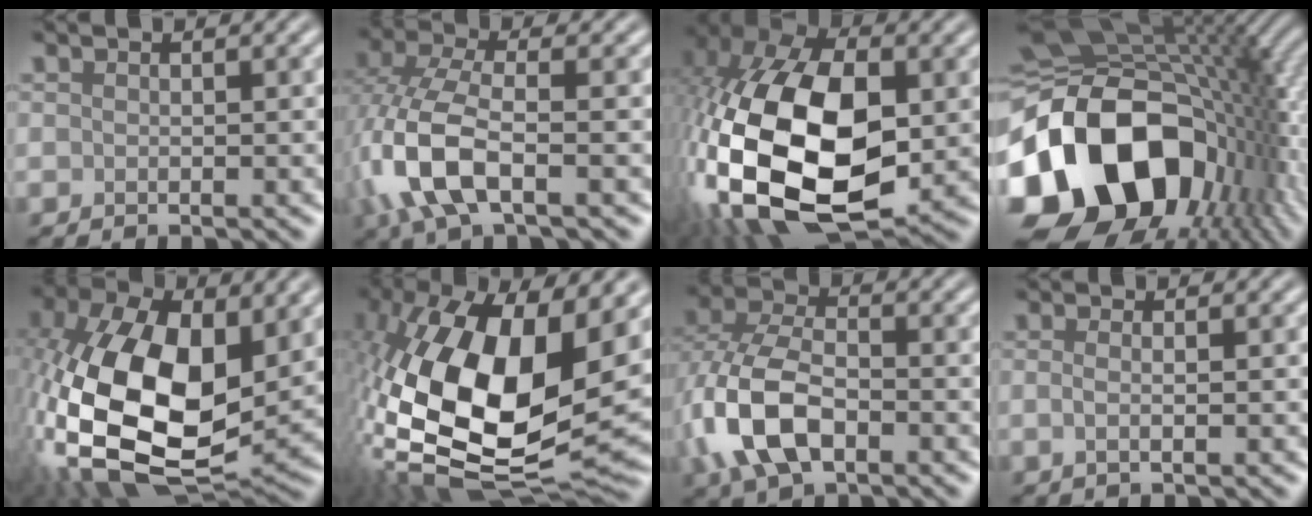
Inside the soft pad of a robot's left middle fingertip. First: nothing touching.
{"total": 7.7, "force": [-1.9, 3.5, 6.5], "torque": [-0.161, 0.008, -0.046]}
{"total": 19.1, "force": [-2.5, 10.9, 15.5], "torque": [-0.341, -0.013, -0.046]}
{"total": 18.0, "force": [-4.9, 12.2, 12.3], "torque": [-0.241, -0.016, -0.079]}
{"total": 17.6, "force": [0.2, 10.3, 14.3], "torque": [-0.315, -0.024, 0.007]}
{"total": 18.3, "force": [0.7, 8.8, 16.0], "torque": [-0.336, -0.006, 0.014]}
{"total": 7.9, "force": [-2.3, 4.6, 6.0], "torque": [-0.143, 0.003, -0.052]}
{"total": 1.1, "force": [-0.1, 0.1, 1.1], "torque": [-0.027, -0.002, -0.004]}